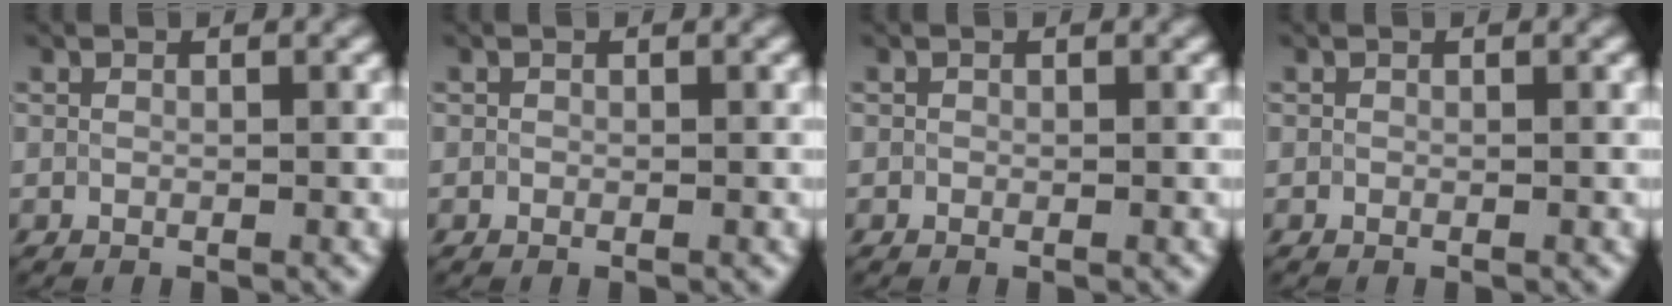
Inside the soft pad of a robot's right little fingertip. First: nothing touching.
{"total": 0.0}
{"total": 0.0}
{"total": 0.0}